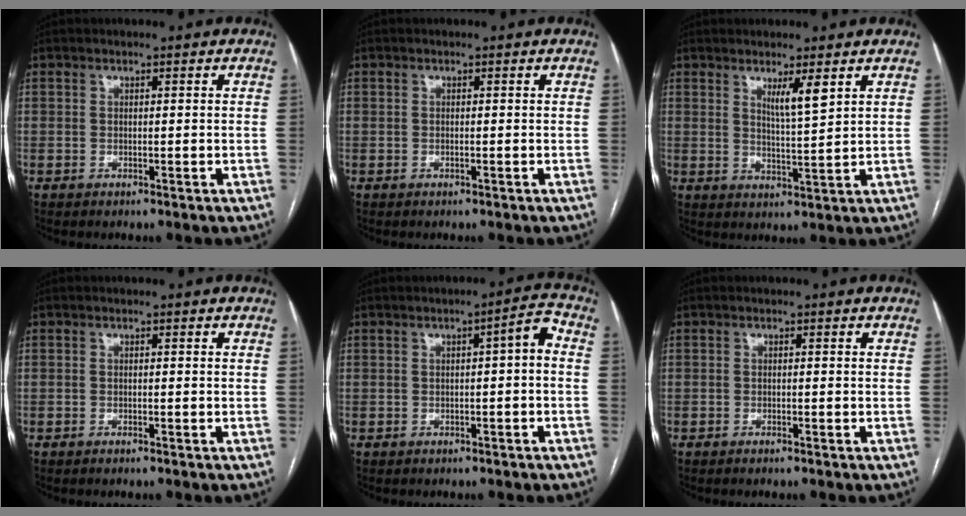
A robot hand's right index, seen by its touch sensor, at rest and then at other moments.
{"total": 0.0}
{"total": 4.2, "force": [2.3, -0.2, 3.5], "torque": [-0.064, -0.012, 0.044]}
{"total": 0.5, "force": [-0.4, -0.2, 0.3], "torque": [-0.008, 0.000, -0.010]}
{"total": 3.3, "force": [-0.3, 0.4, 3.3], "torque": [-0.040, 0.014, -0.007]}
{"total": 0.8, "force": [-0.6, -0.2, 0.4], "torque": [-0.011, 0.000, -0.011]}